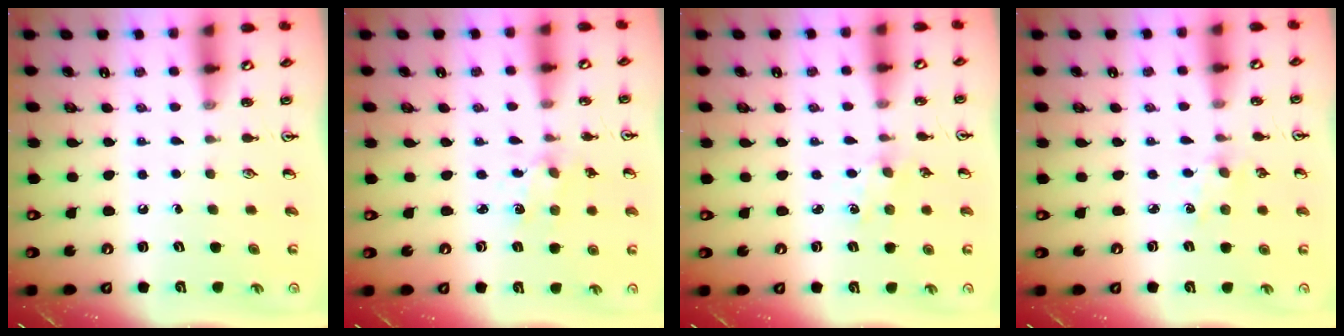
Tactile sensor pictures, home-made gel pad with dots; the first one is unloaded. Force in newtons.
{"total": 1.7, "press": 1.7, "slide": 0.3}
{"total": 2.4, "press": 2.4, "slide": 0.3}
{"total": 2.6, "press": 2.5, "slide": 0.4}